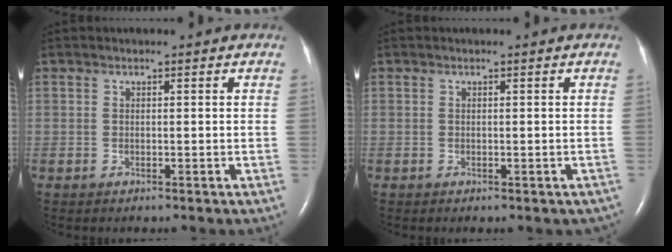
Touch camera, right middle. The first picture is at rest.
{"total": 1.4, "force": [-1.0, 0.9, 0.6], "torque": [0.003, 0.002, -0.007]}